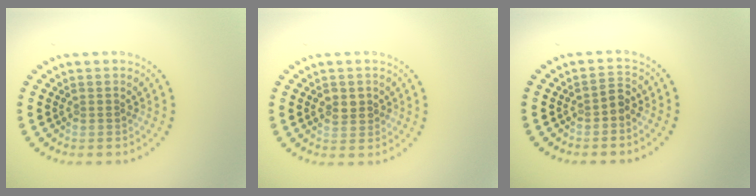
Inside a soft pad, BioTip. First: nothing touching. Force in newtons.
{"total": 1.7, "press": 1.7, "slide": 0.2}
{"total": 1.2, "press": 1.0, "slide": 0.5}